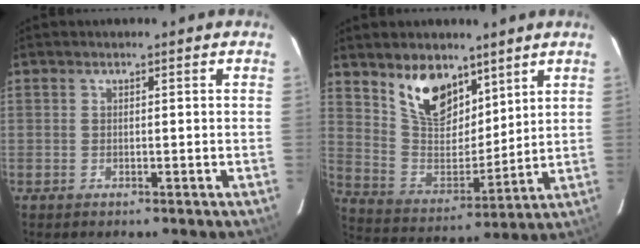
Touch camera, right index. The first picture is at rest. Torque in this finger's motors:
{"motor_torque": [0.49, 0.45, 0.24, 0.09]}